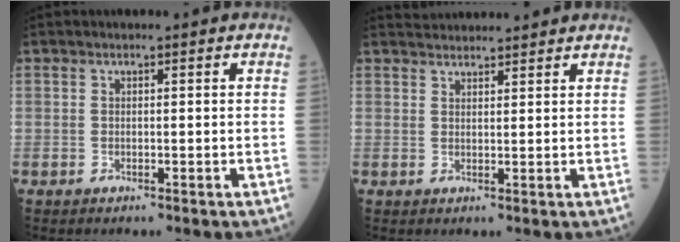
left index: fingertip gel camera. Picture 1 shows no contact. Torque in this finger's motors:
{"motor_torque": [-0.85, -1.29, -0.08, -0.03]}